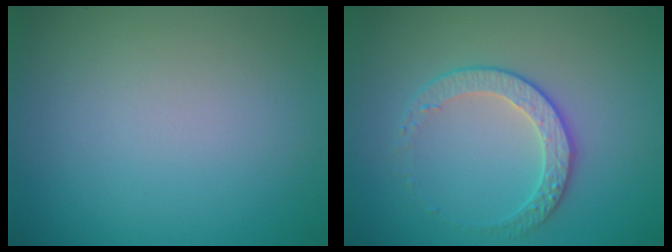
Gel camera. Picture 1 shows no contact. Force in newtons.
{"total": 2.4, "press": 1.9, "slide": 1.5}